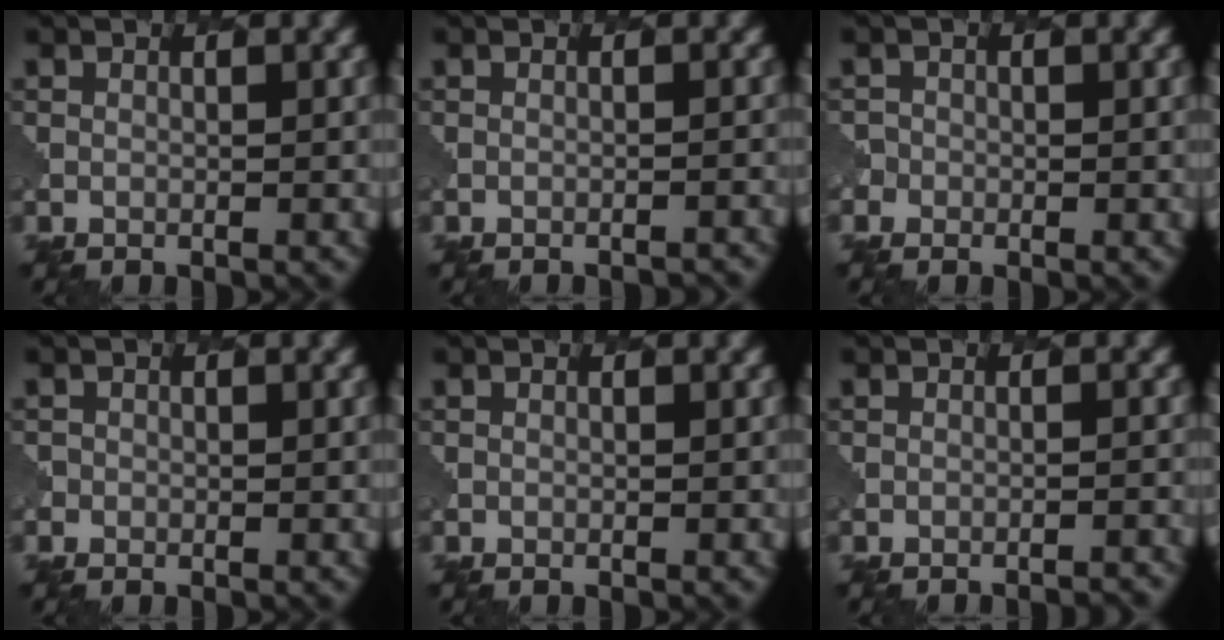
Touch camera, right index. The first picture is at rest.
{"total": 1.9, "force": [-1.8, 0.4, 0.5], "torque": [0.006, 0.011, -0.025]}
{"total": 1.4, "force": [-0.8, 1.1, -0.4], "torque": [0.012, 0.007, -0.014]}
{"total": 1.1, "force": [-0.5, 0.9, -0.4], "torque": [0.011, 0.003, -0.008]}
{"total": 0.0}
{"total": 2.4, "force": [-2.3, 0.4, 0.7], "torque": [0.000, 0.015, -0.034]}